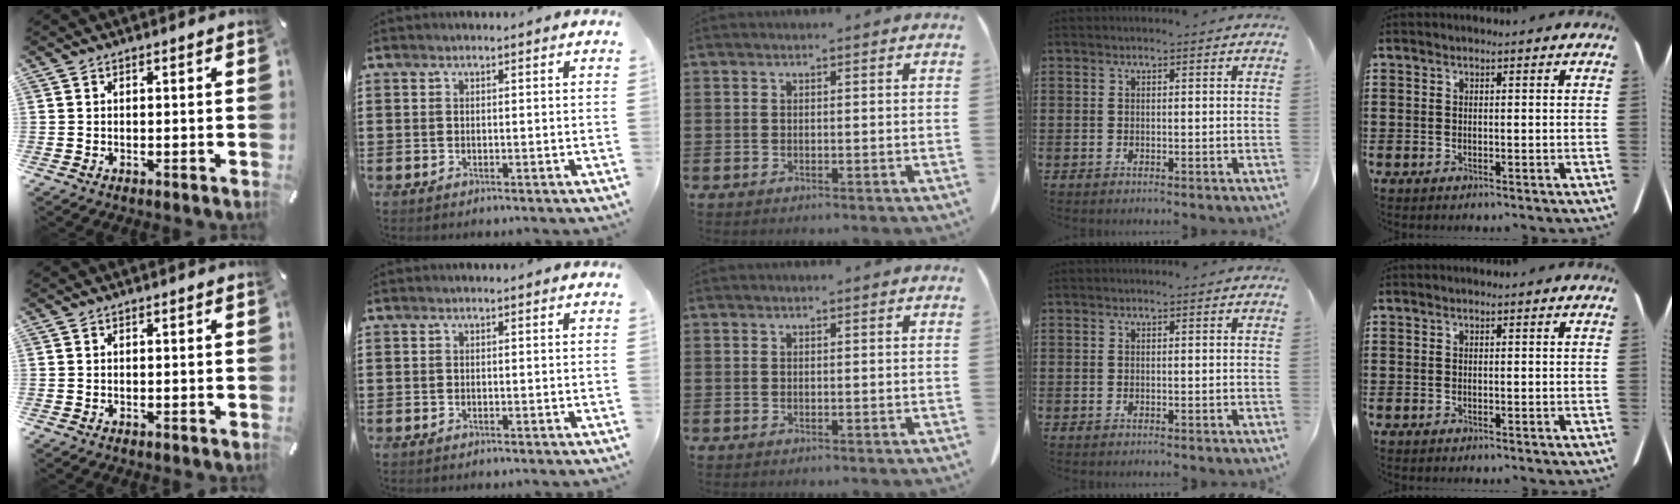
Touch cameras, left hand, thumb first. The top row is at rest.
{}